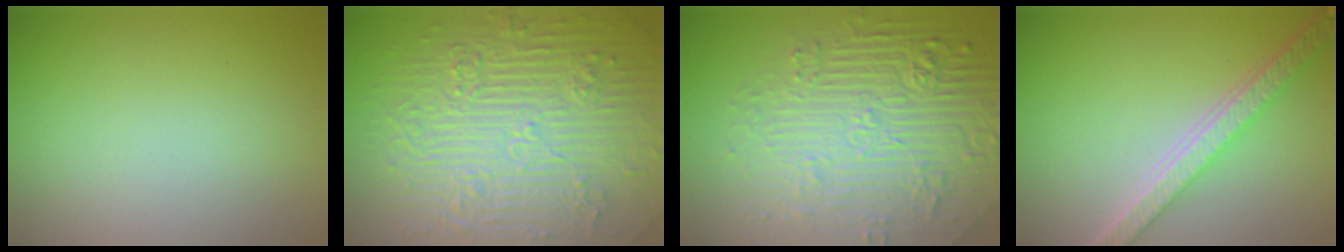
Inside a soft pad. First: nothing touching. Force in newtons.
{"total": 11.0, "press": 7.4, "slide": 8.2}
{"total": 9.0, "press": 6.1, "slide": 6.5}
{"total": 5.4, "press": 4.1, "slide": 3.5}